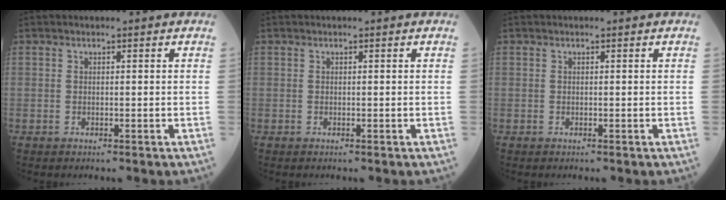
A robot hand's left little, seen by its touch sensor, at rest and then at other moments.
{"total": 0.0}
{"total": 0.0}